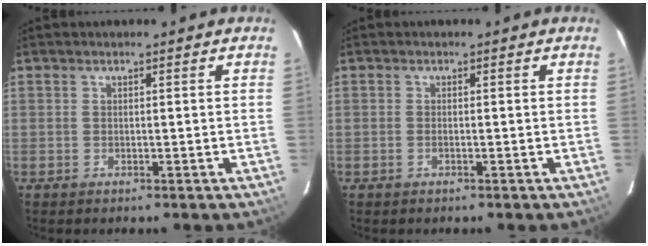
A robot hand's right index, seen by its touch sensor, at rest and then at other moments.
{"total": 0.5, "force": [-0.3, 0.2, 0.4], "torque": [-0.009, 0.000, -0.006]}